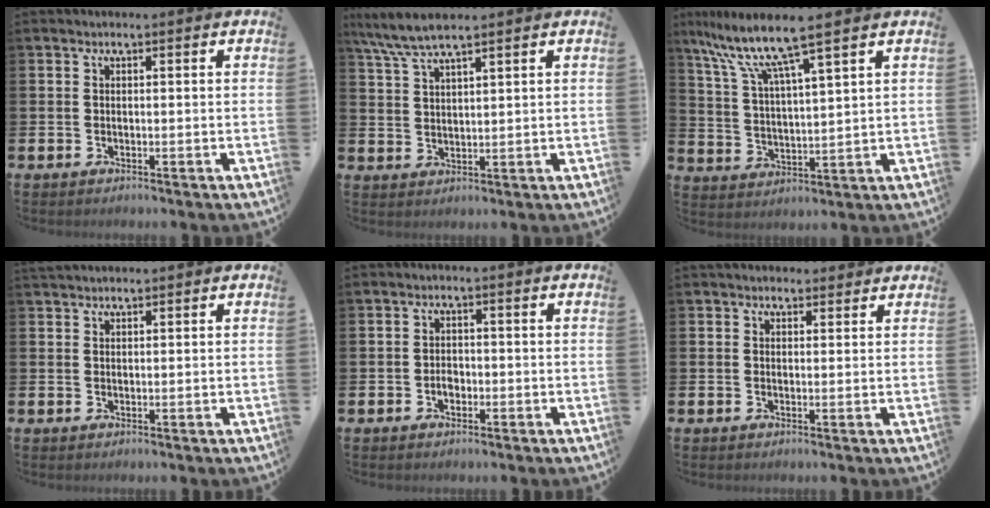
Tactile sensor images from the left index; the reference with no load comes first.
{"total": 5.9, "force": [5.1, 0.5, 3.0], "torque": [-0.073, -0.012, 0.092]}
{"total": 8.9, "force": [7.2, 0.5, 5.3], "torque": [-0.132, -0.030, 0.122]}
{"total": 1.6, "force": [1.5, 0.4, 0.2], "torque": [0.004, -0.002, 0.026]}
{"total": 1.9, "force": [-0.6, 1.4, 1.1], "torque": [-0.014, 0.002, -0.015]}
{"total": 2.1, "force": [1.9, 0.8, 0.0], "torque": [0.015, -0.007, 0.032]}